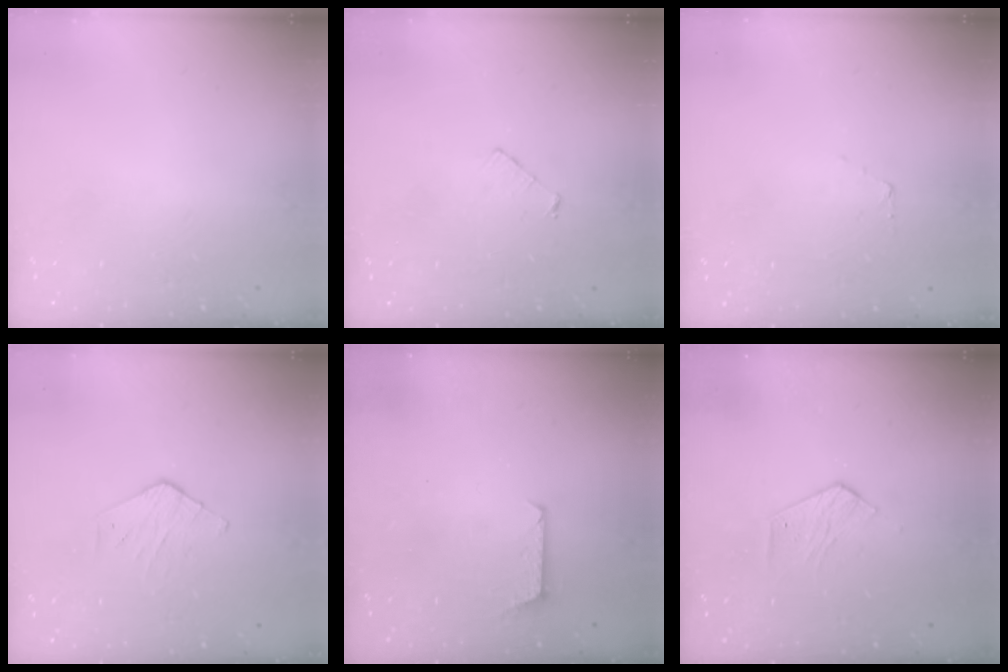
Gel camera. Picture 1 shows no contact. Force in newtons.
{"total": 3.4, "press": 3.4, "slide": 0.3}
{"total": 3.3, "press": 3.3, "slide": 0.3}
{"total": 3.4, "press": 3.4, "slide": 0.3}
{"total": 6.0, "press": 6.0, "slide": 0.4}
{"total": 3.6, "press": 3.6, "slide": 0.3}